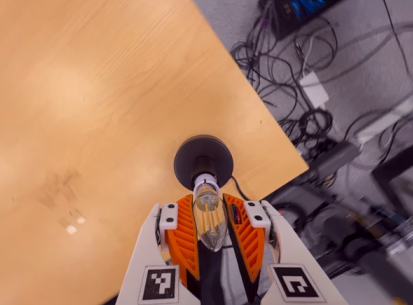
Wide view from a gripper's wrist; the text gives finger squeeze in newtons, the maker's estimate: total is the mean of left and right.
{"total": 10.4, "left": 9.5, "right": 11.3}